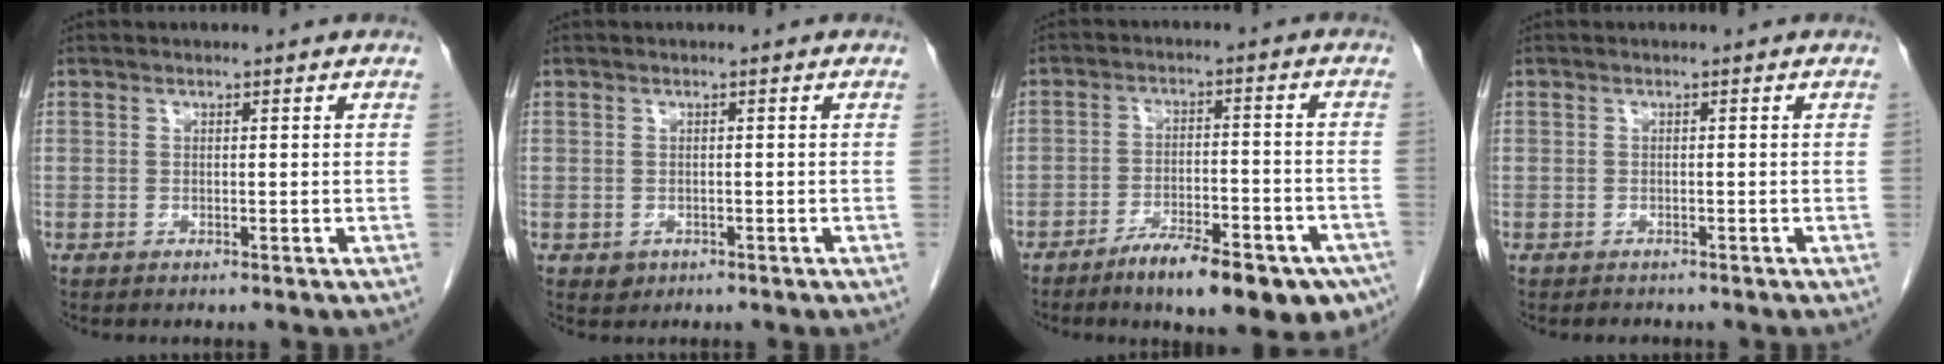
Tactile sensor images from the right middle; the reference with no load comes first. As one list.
[{"total": 1.2, "force": [-0.5, 1.0, 0.3], "torque": [-0.004, 0.003, -0.002]}, {"total": 13.9, "force": [-9.5, 3.9, 9.4], "torque": [-0.098, 0.007, -0.137]}, {"total": 1.1, "force": [-1.0, 0.4, 0.1], "torque": [-0.011, -0.004, -0.014]}]